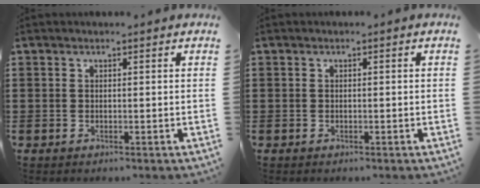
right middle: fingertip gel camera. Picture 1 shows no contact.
{"total": 0.0}